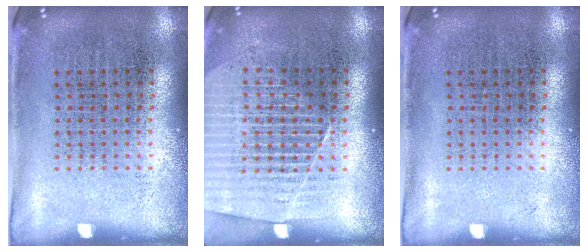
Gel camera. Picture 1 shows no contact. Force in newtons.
{"total": 1.6, "press": 1.5, "slide": 0.4}
{"total": 0.0}